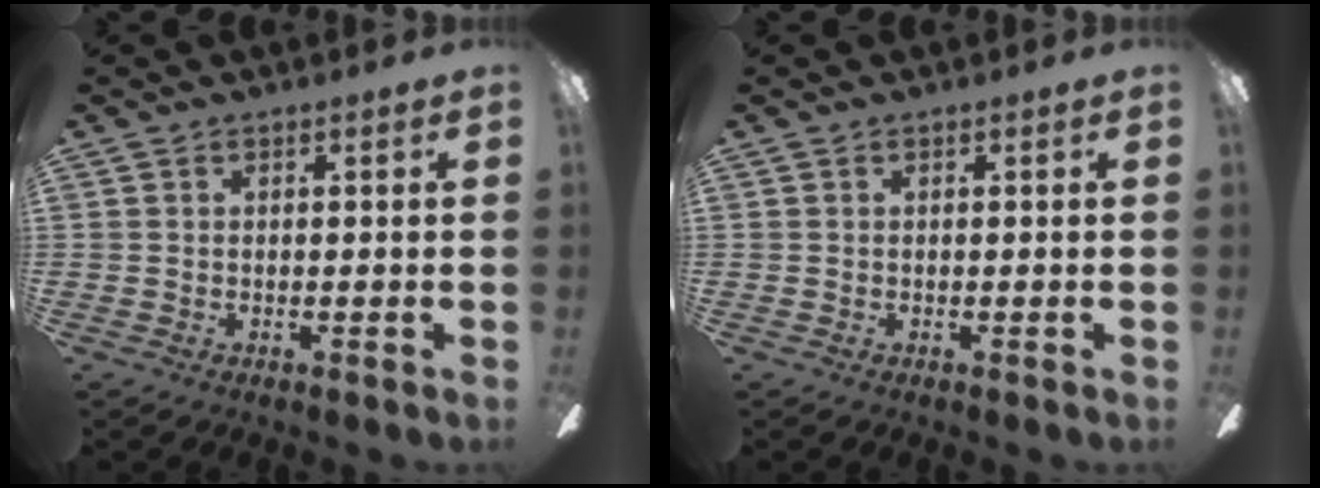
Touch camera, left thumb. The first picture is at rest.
{"total": 0.0}